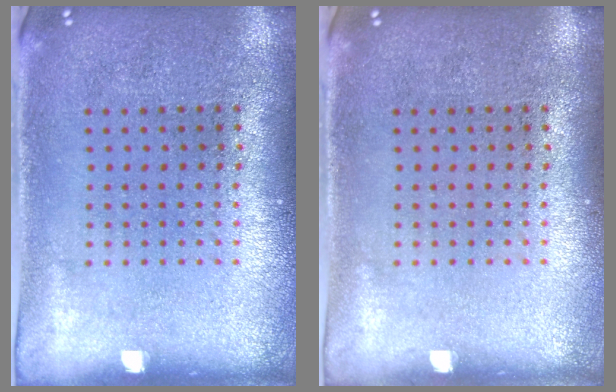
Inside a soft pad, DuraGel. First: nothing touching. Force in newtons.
{"total": 0.0}